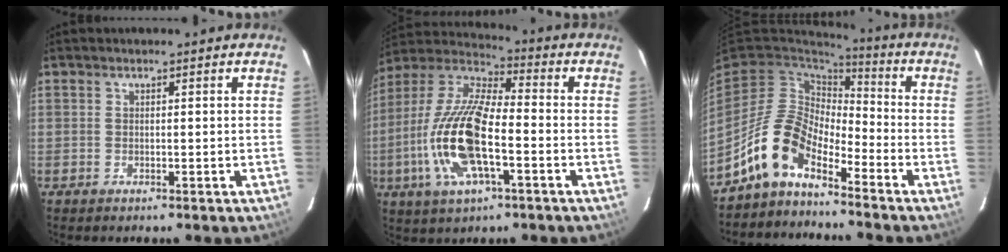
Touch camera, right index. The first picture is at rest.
{"total": 18.0, "force": [-5.1, 6.2, 16.1], "torque": [-0.337, -0.010, -0.105]}
{"total": 11.2, "force": [-7.6, 4.8, 6.6], "torque": [-0.129, 0.019, -0.162]}